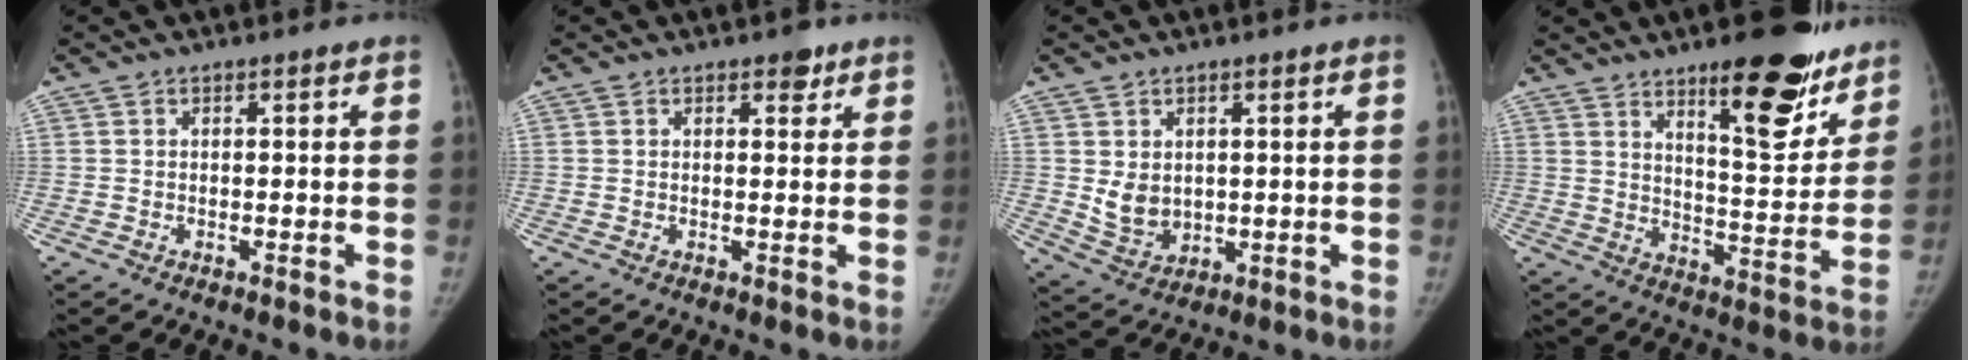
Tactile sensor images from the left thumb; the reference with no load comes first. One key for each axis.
{"total": 2.3, "fx": 1.5, "fy": 1.3, "fz": 1.1, "tx": -0.001, "ty": -0.007, "tz": 0.017}
{"total": 5.8, "fx": 1.0, "fy": 4.6, "fz": 3.4, "tx": -0.044, "ty": -0.019, "tz": 0.037}
{"total": 18.2, "fx": 11.8, "fy": 6.0, "fz": 12.5, "tx": -0.120, "ty": -0.082, "tz": 0.175}